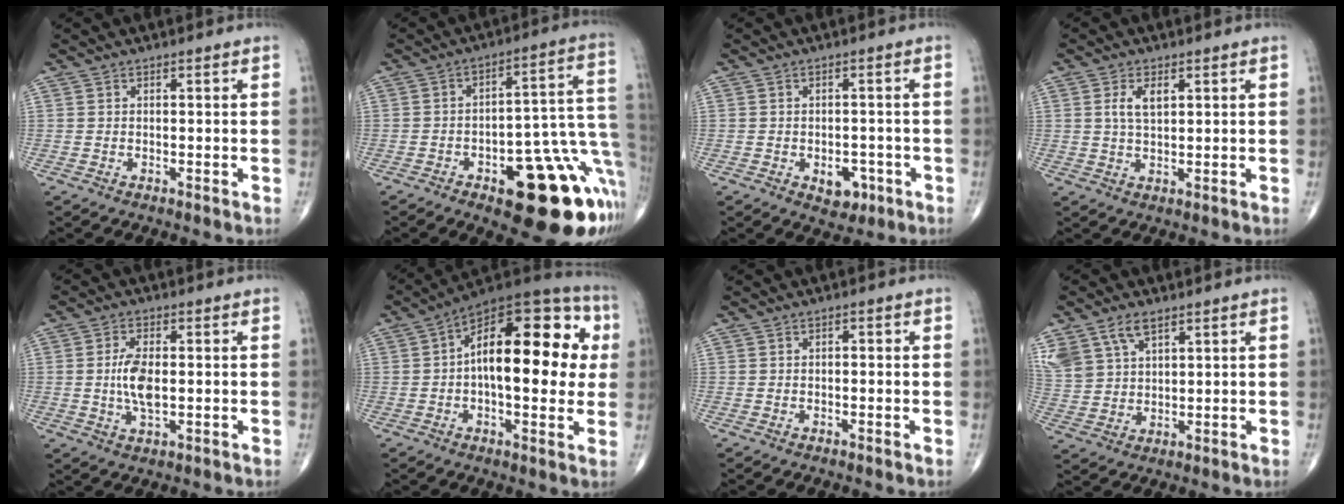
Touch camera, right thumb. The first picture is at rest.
{"total": 22.3, "force": [-8.4, 8.5, 18.8], "torque": [-0.165, 0.057, -0.099]}
{"total": 4.6, "force": [-1.9, 3.0, 2.9], "torque": [-0.017, 0.010, -0.020]}
{"total": 4.0, "force": [1.3, 1.9, 3.3], "torque": [-0.061, -0.002, 0.027]}
{"total": 6.6, "force": [0.0, 3.0, 5.9], "torque": [-0.118, -0.004, -0.002]}
{"total": 23.3, "force": [2.8, 10.7, 20.5], "torque": [-0.283, 0.034, 0.028]}
{"total": 0.9, "force": [0.0, 0.4, 0.8], "torque": [-0.012, 0.003, 0.000]}
{"total": 11.7, "force": [6.7, 7.0, 6.7], "torque": [-0.147, -0.007, 0.139]}